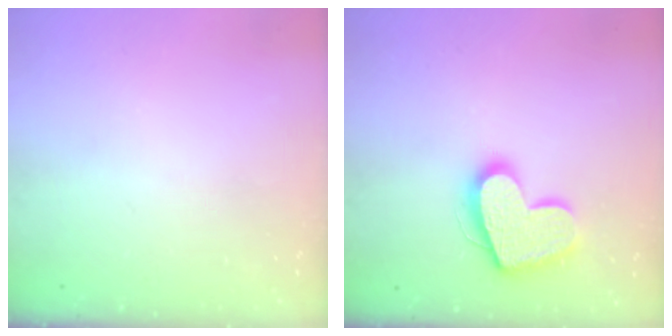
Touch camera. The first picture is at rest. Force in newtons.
{"total": 15.8, "press": 15.7, "slide": 1.4}